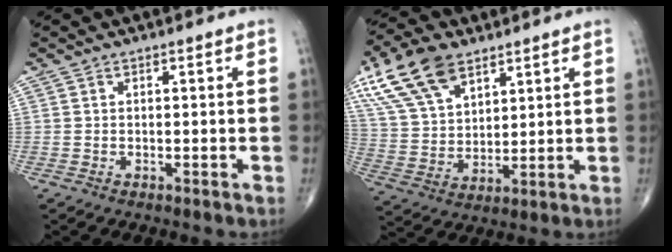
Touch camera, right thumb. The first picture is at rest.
{"total": 15.6, "force": [9.2, 8.4, 9.5], "torque": [-0.170, -0.021, 0.178]}